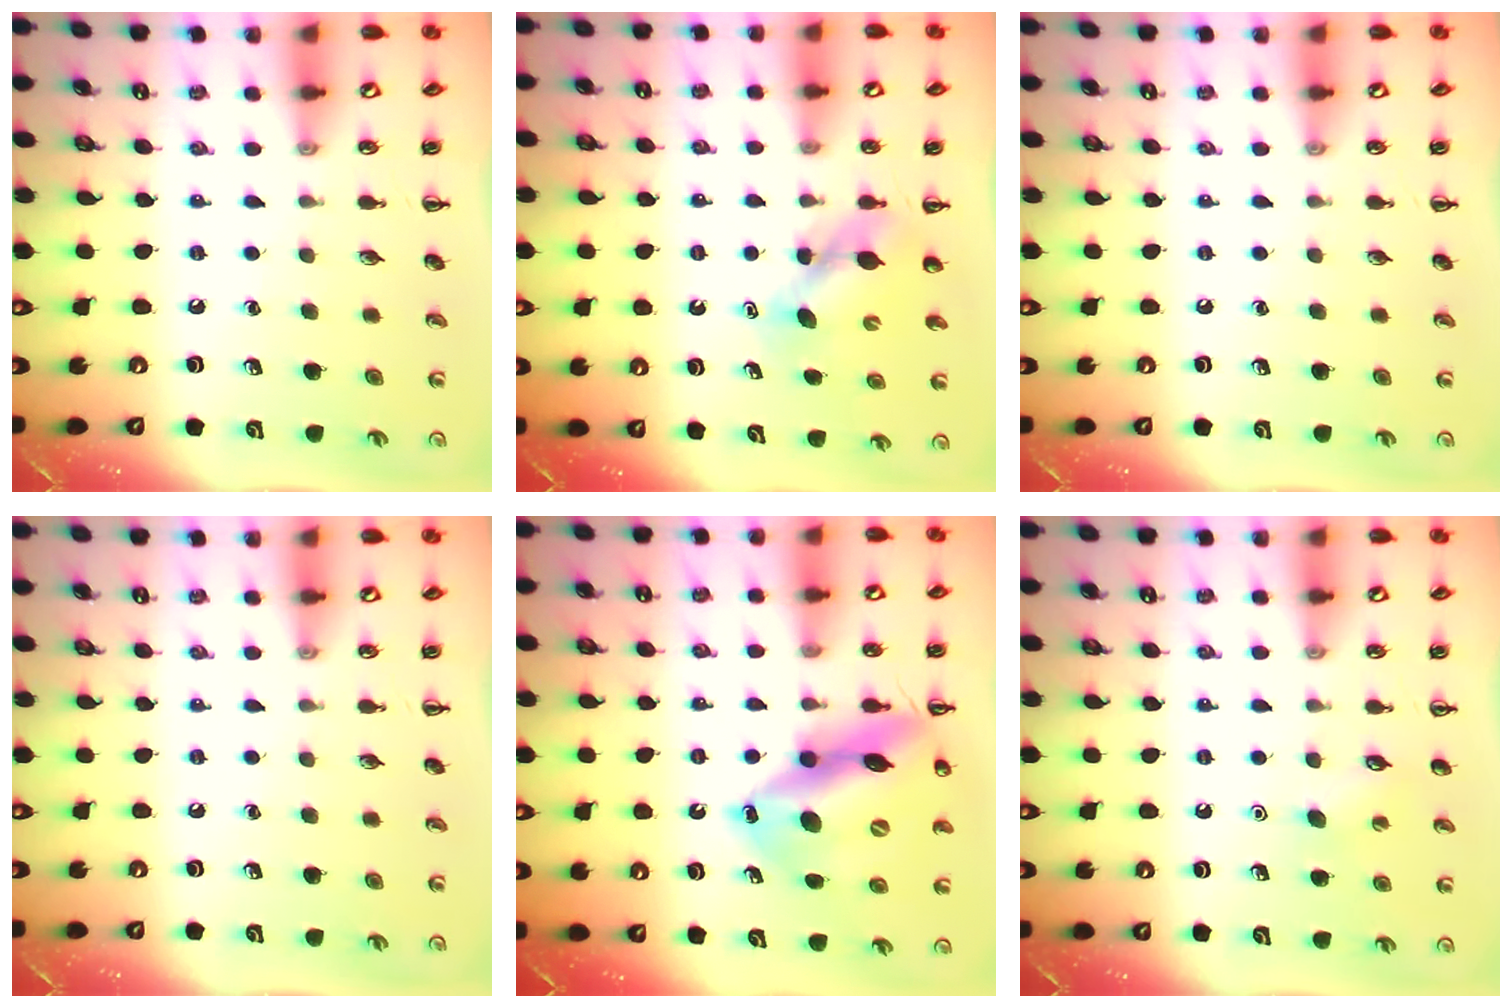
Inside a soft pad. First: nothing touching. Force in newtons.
{"total": 5.2, "press": 5.2, "slide": 0.4}
{"total": 0.0}
{"total": 0.0}
{"total": 18.6, "press": 18.1, "slide": 4.4}
{"total": 2.9, "press": 2.8, "slide": 0.7}